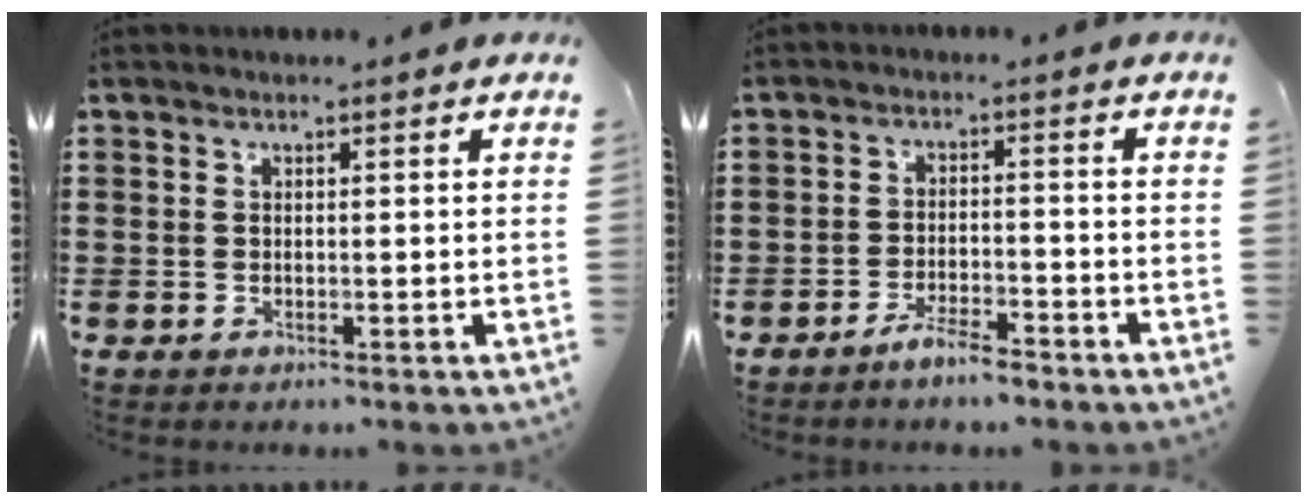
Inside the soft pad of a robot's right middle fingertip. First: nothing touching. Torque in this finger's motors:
{"motor_torque": [0.54, 0.28, 0.03, 0.04]}